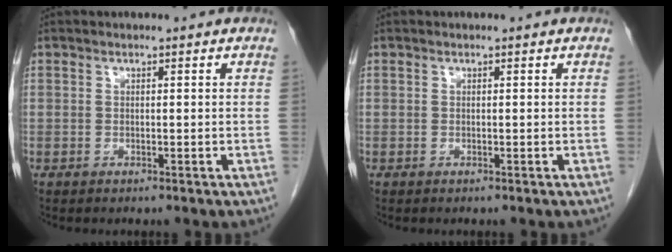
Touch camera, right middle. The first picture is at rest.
{"total": 0.0}